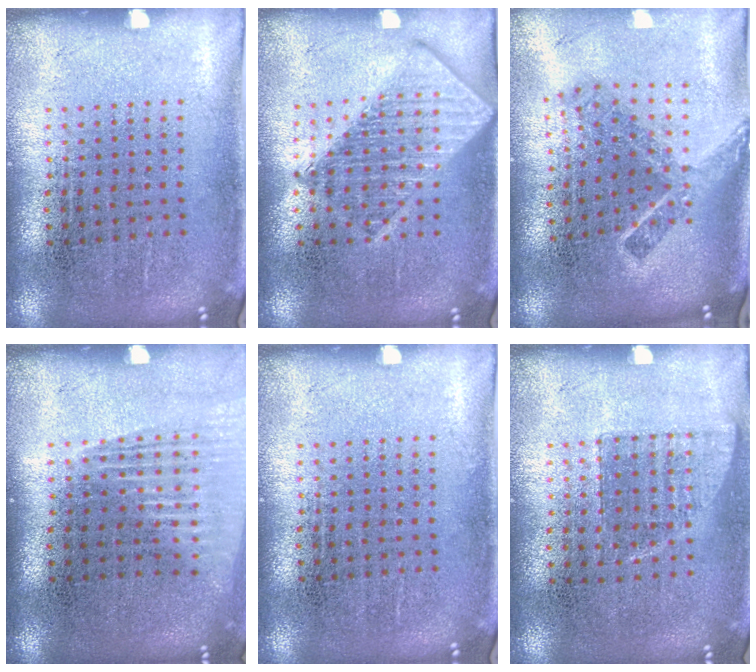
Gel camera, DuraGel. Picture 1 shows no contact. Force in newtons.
{"total": 2.7, "press": 2.7, "slide": 0.3}
{"total": 2.2, "press": 1.5, "slide": 1.6}
{"total": 1.3, "press": 1.2, "slide": 0.6}
{"total": 0.0}
{"total": 0.7, "press": 0.7, "slide": 0.3}